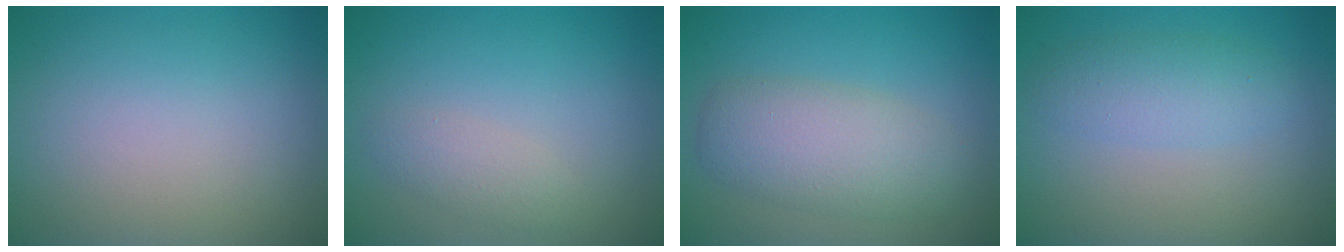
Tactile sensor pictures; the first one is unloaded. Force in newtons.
{"total": 1.6, "press": 1.6, "slide": 0.1}
{"total": 5.0, "press": 5.0, "slide": 0.2}
{"total": 2.8, "press": 2.8, "slide": 0.0}